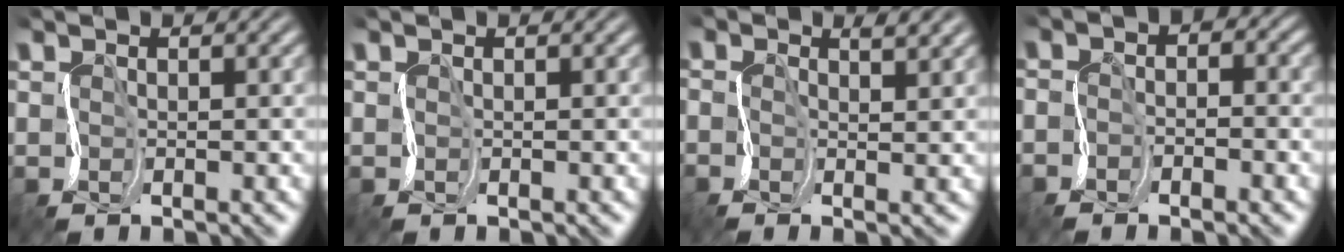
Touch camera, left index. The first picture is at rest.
{"total": 0.0}
{"total": 2.3, "force": [0.8, 0.6, 2.1], "torque": [-0.023, 0.003, 0.007]}
{"total": 2.2, "force": [-1.3, 1.1, 1.3], "torque": [-0.024, 0.000, -0.025]}